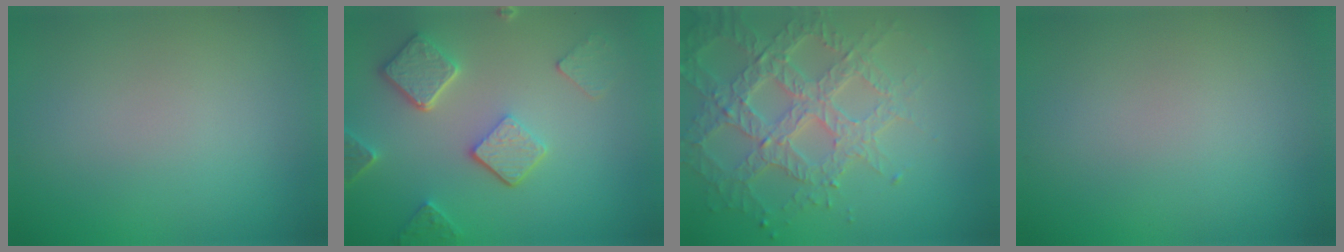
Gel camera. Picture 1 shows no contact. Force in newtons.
{"total": 4.9, "press": 3.8, "slide": 3.1}
{"total": 5.9, "press": 4.8, "slide": 3.4}
{"total": 0.0}